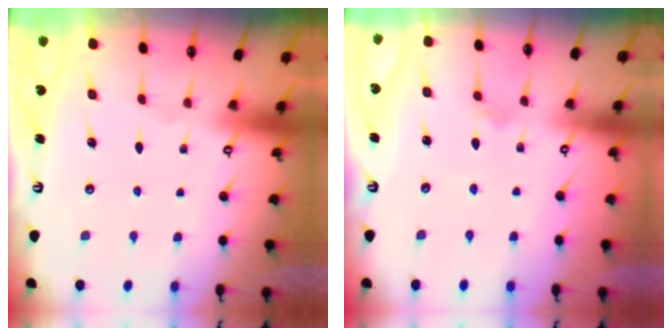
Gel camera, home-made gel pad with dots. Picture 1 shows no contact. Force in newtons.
{"total": 3.4, "press": 3.4, "slide": 0.2}